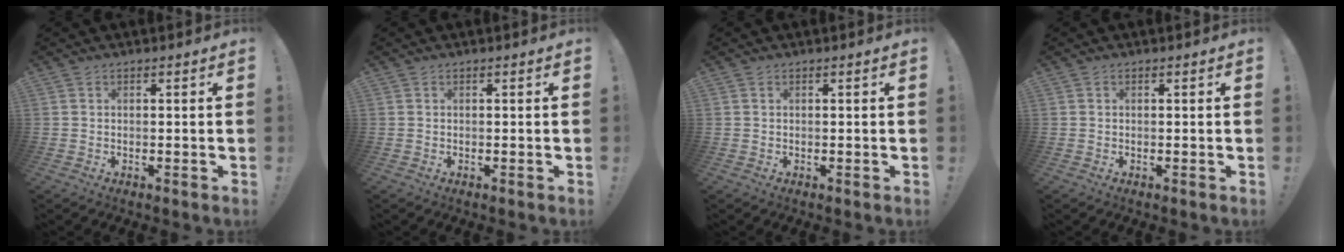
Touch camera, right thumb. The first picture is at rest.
{"total": 0.0}
{"total": 0.0}
{"total": 0.0}